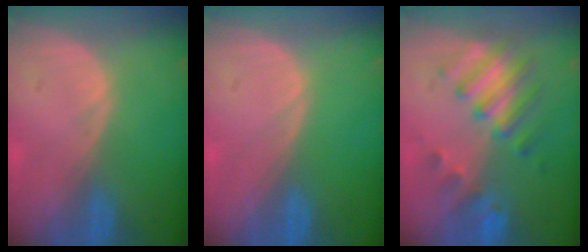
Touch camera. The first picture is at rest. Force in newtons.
{"total": 0.0}
{"total": 7.2, "press": 7.0, "slide": 1.4}